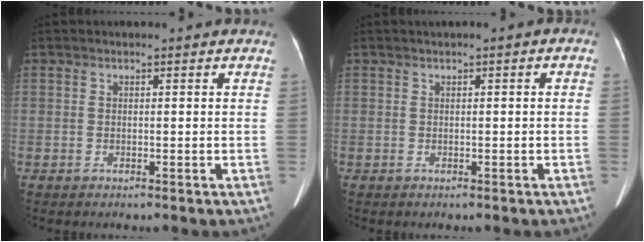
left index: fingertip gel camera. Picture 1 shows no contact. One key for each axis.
{"total": 0.7, "fx": 0.1, "fy": 0.2, "fz": 0.7, "tx": -0.009, "ty": 0.007, "tz": 0.003}